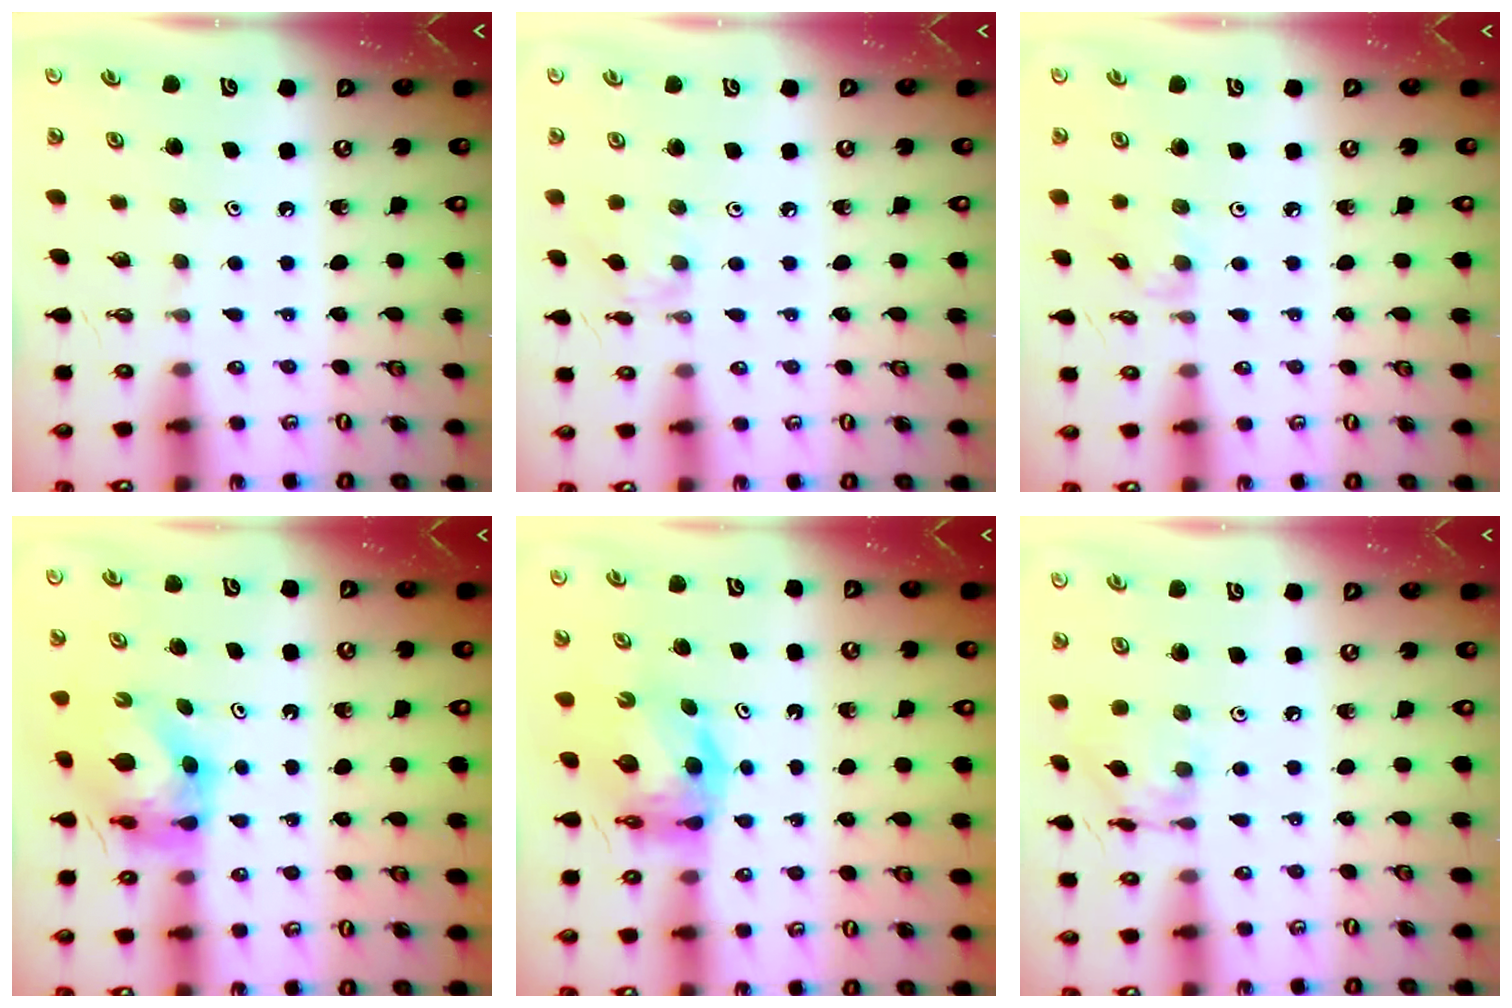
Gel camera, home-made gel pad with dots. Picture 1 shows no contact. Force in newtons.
{"total": 2.4, "press": 2.4, "slide": 0.5}
{"total": 1.6, "press": 1.5, "slide": 0.4}
{"total": 5.7, "press": 5.7, "slide": 0.3}
{"total": 6.3, "press": 6.3, "slide": 0.7}
{"total": 10.1, "press": 10.1, "slide": 0.9}